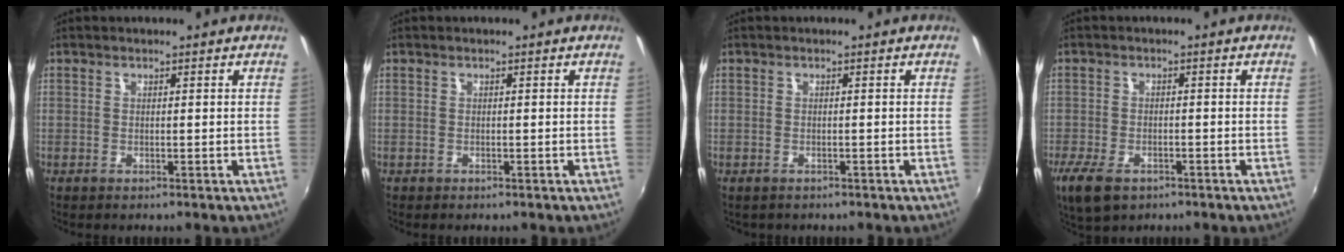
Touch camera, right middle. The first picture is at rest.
{"total": 0.0}
{"total": 0.8, "force": [-0.6, 0.5, 0.1], "torque": [-0.007, 0.000, -0.006]}
{"total": 7.6, "force": [-4.7, 3.9, 4.6], "torque": [-0.115, -0.026, -0.084]}